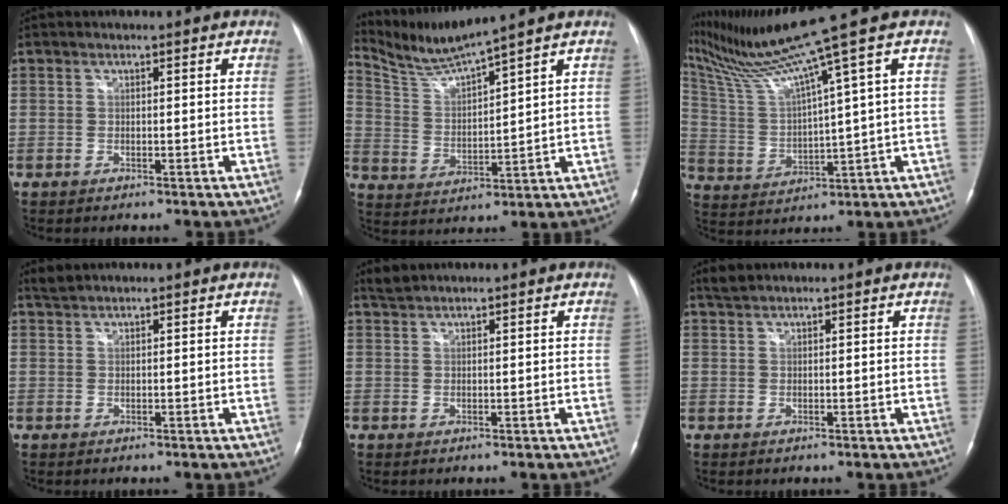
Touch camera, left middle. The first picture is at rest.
{"total": 7.8, "force": [7.3, -2.0, 2.1], "torque": [-0.061, -0.006, 0.155]}
{"total": 13.2, "force": [9.8, -3.7, 8.1], "torque": [-0.155, -0.010, 0.190]}
{"total": 1.2, "force": [1.2, 0.0, 0.1], "torque": [-0.007, 0.010, 0.030]}
{"total": 1.5, "force": [1.5, 0.0, 0.1], "torque": [-0.007, 0.009, 0.034]}
{"total": 1.4, "force": [1.3, 0.2, 0.3], "torque": [-0.011, 0.009, 0.030]}